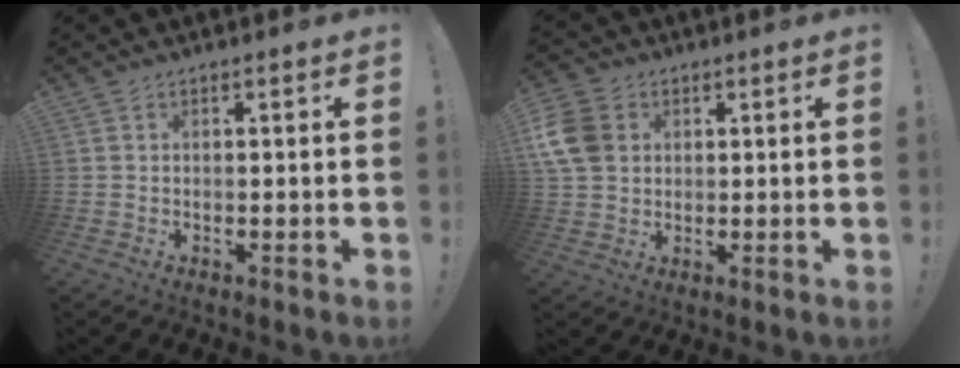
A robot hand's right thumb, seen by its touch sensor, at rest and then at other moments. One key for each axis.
{"total": 10.7, "fx": 2.7, "fy": 8.4, "fz": 5.9, "tx": -0.111, "ty": -0.001, "tz": 0.056}